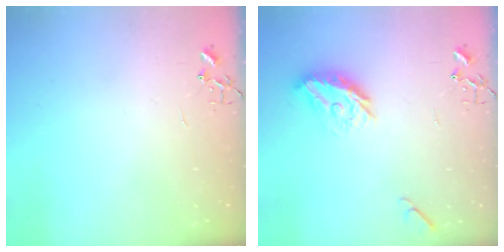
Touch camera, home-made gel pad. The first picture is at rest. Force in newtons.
{"total": 12.2, "press": 12.2, "slide": 0.7}